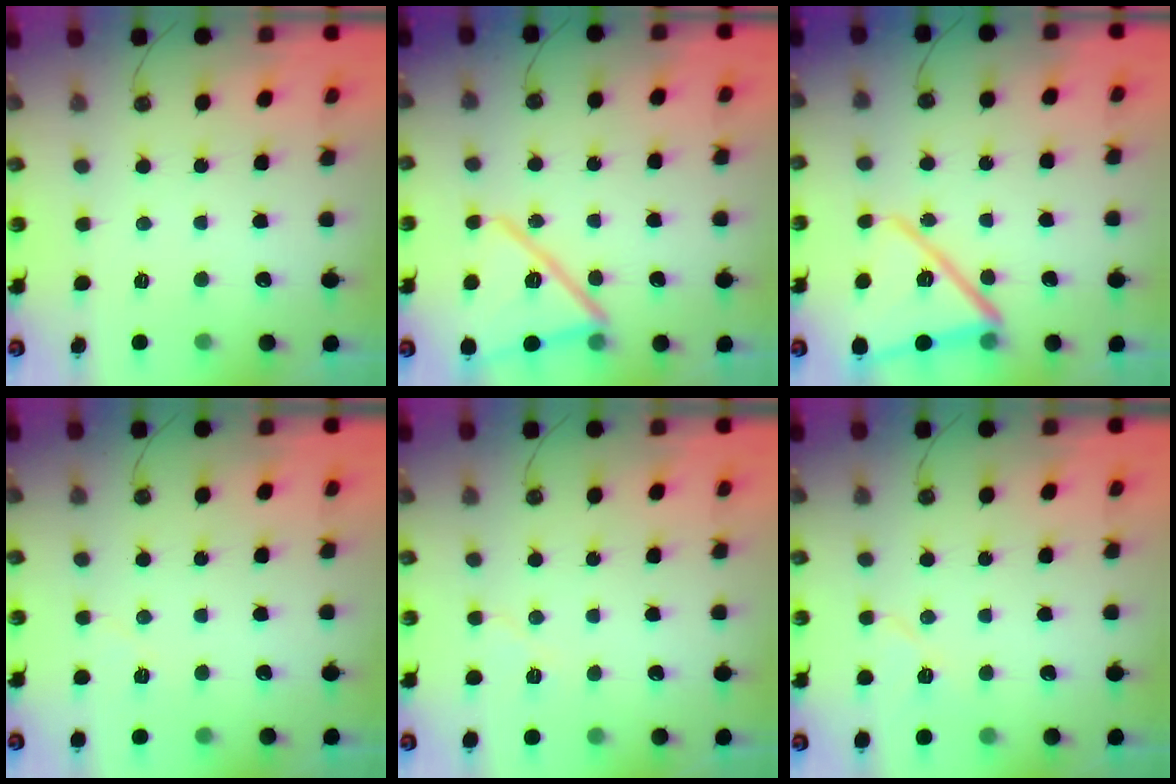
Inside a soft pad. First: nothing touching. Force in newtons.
{"total": 16.7, "press": 16.7, "slide": 1.0}
{"total": 16.3, "press": 16.0, "slide": 3.0}
{"total": 4.6, "press": 3.8, "slide": 2.6}
{"total": 5.8, "press": 5.2, "slide": 2.5}
{"total": 6.4, "press": 6.3, "slide": 1.4}